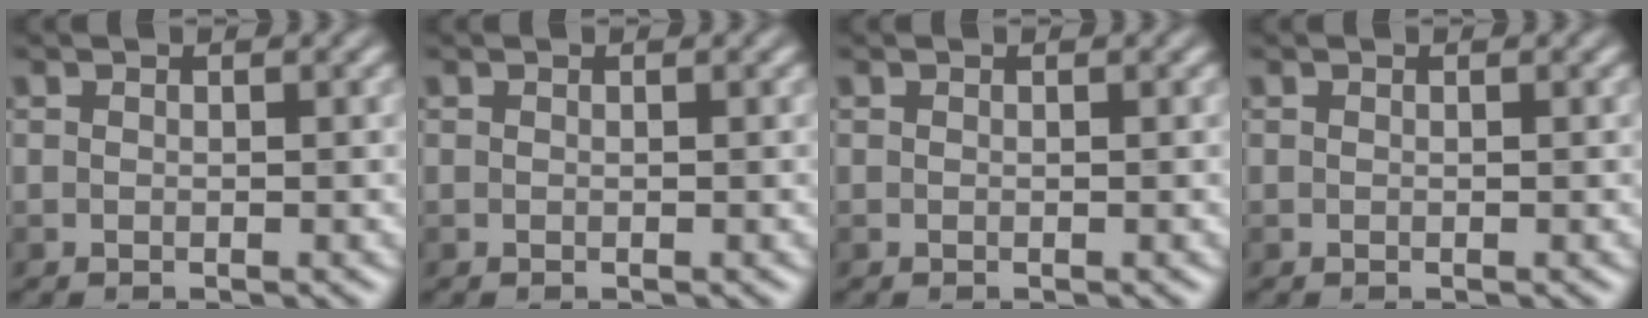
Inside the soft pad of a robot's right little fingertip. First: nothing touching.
{"total": 0.0}
{"total": 0.0}
{"total": 0.0}